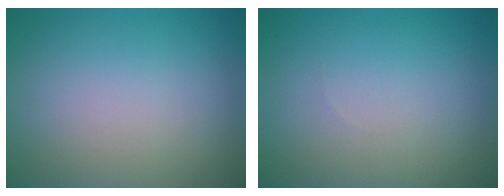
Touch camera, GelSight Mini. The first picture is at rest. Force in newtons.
{"total": 0.0}